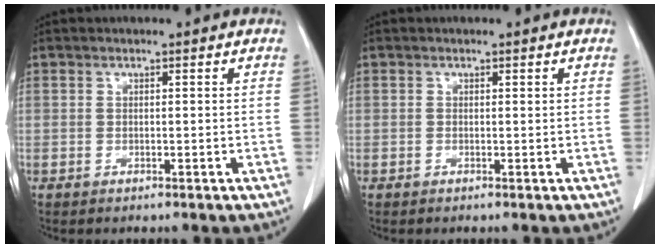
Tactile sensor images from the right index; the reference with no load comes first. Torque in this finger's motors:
{"motor_torque": [-0.07, 0.03, 0.00, -0.01]}